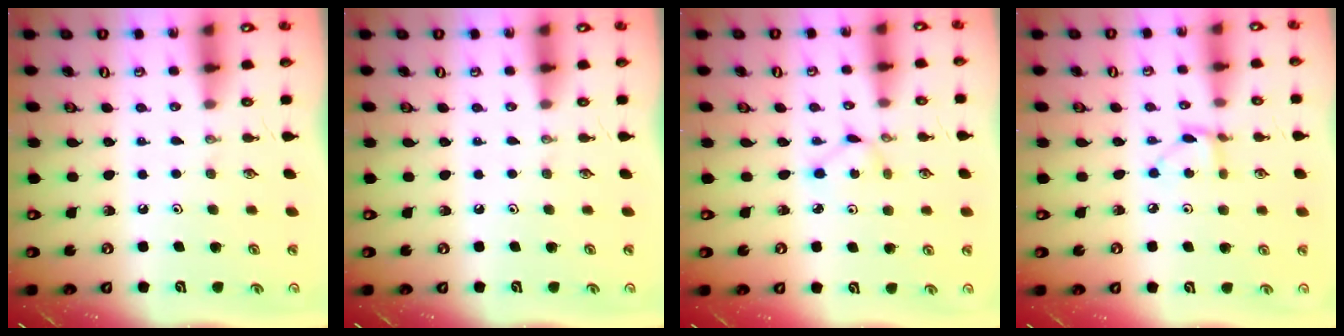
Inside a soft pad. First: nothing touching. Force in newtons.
{"total": 0.0}
{"total": 1.8, "press": 1.7, "slide": 0.2}
{"total": 3.4, "press": 3.4, "slide": 0.3}